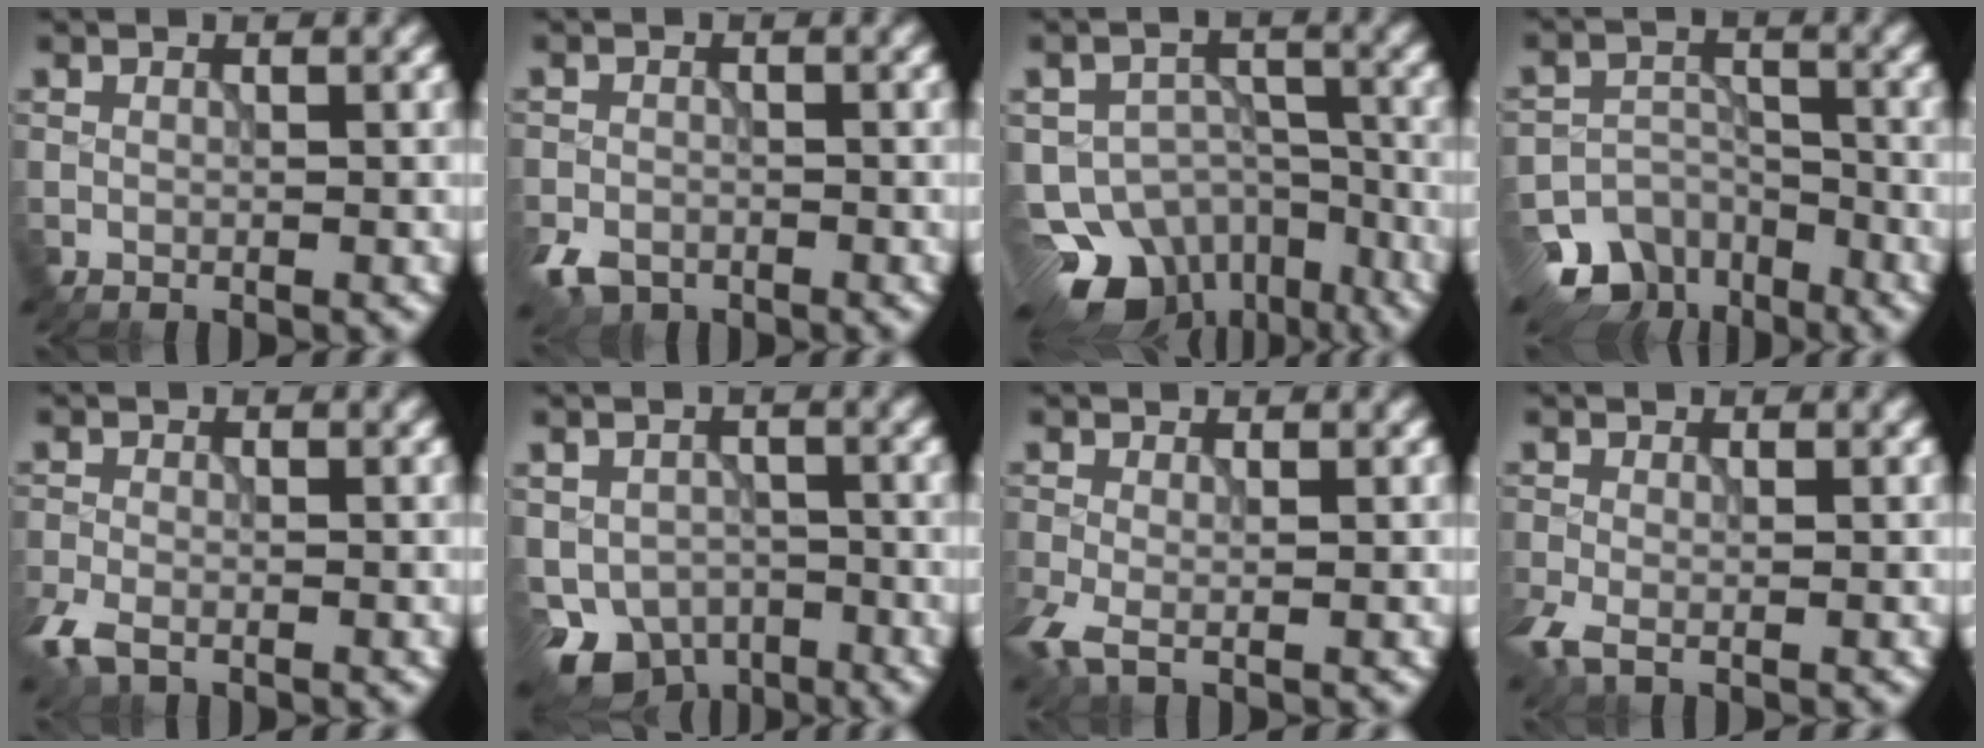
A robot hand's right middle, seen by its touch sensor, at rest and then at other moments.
{"total": 3.1, "force": [-2.1, 1.9, 1.2], "torque": [-0.023, -0.008, -0.045]}
{"total": 10.1, "force": [-6.9, 6.4, 3.7], "torque": [-0.047, -0.011, -0.101]}
{"total": 7.6, "force": [-5.6, 4.9, 1.9], "torque": [-0.009, -0.011, -0.087]}
{"total": 3.0, "force": [-2.0, 1.4, 1.8], "torque": [-0.042, -0.008, -0.046]}
{"total": 6.0, "force": [-3.3, 4.4, 2.5], "torque": [-0.038, -0.023, -0.052]}
{"total": 2.8, "force": [-1.1, 1.1, 2.3], "torque": [-0.062, -0.010, -0.025]}
{"total": 2.3, "force": [-1.2, 1.0, 1.7], "torque": [-0.046, -0.009, -0.027]}